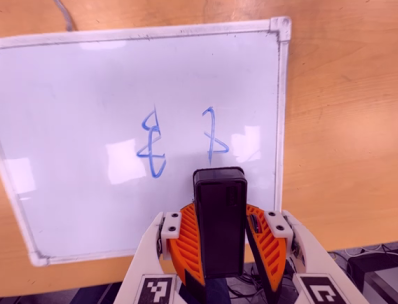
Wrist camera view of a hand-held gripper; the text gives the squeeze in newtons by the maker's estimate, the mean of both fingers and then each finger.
{"total": 7.0, "left": 7.8, "right": 6.2}